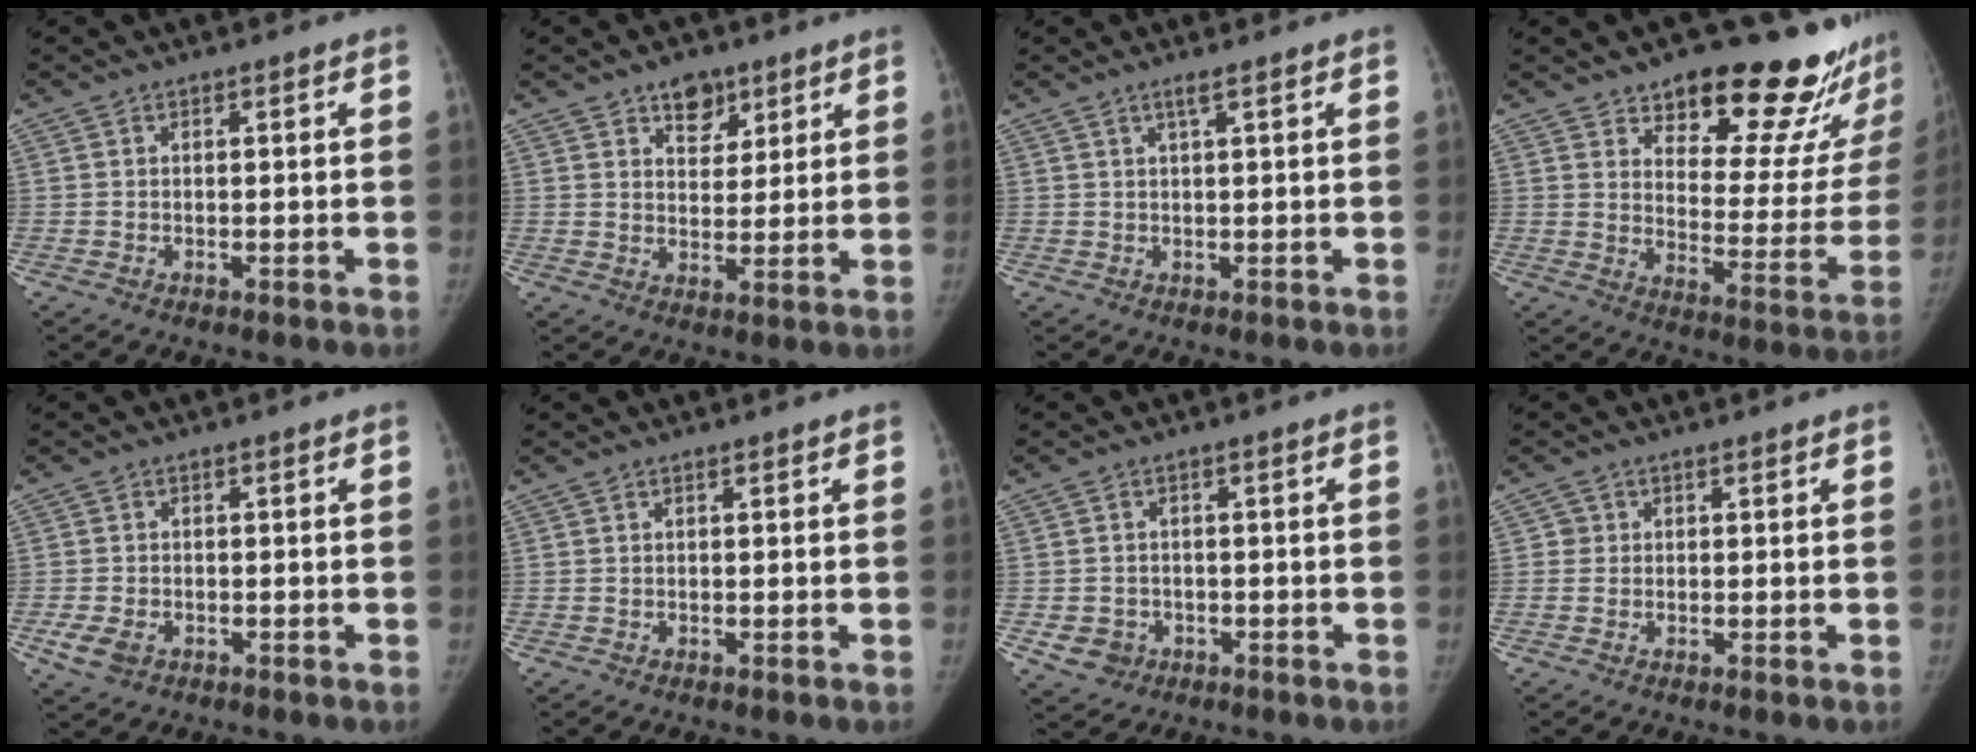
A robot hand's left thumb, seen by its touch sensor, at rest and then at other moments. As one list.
[{"total": 6.1, "force": [3.8, 3.9, 2.8], "torque": [-0.008, -0.022, 0.059]}, {"total": 1.3, "force": [0.8, -0.1, 1.0], "torque": [-0.023, 0.000, 0.018]}, {"total": 23.2, "force": [18.6, 8.4, 11.0], "torque": [-0.094, -0.130, 0.241]}, {"total": 4.0, "force": [-1.7, 2.8, 2.3], "torque": [-0.046, 0.000, -0.025]}, {"total": 0.0}, {"total": 4.4, "force": [-1.6, 3.9, 1.2], "torque": [-0.005, 0.009, -0.018]}, {"total": 1.3, "force": [0.1, 1.3, -0.1], "torque": [0.015, 0.004, -0.002]}]